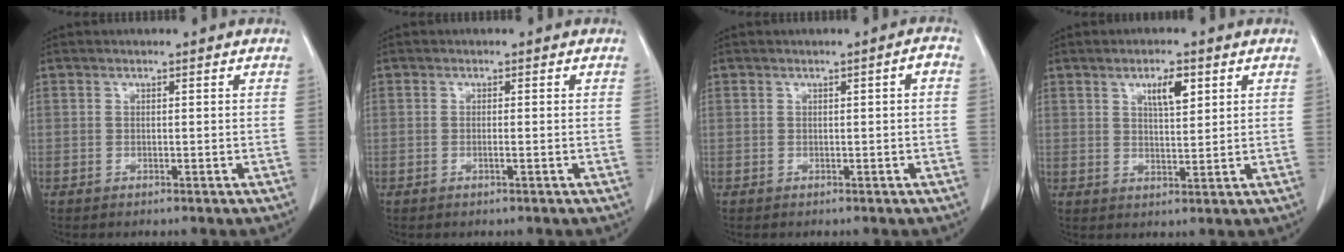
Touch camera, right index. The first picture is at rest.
{"total": 0.7, "force": [-0.2, -0.2, 0.6], "torque": [-0.012, 0.000, -0.004]}
{"total": 1.5, "force": [0.1, -0.1, 1.5], "torque": [-0.020, 0.003, 0.002]}
{"total": 4.6, "force": [2.3, 1.1, 3.9], "torque": [-0.067, -0.002, 0.041]}